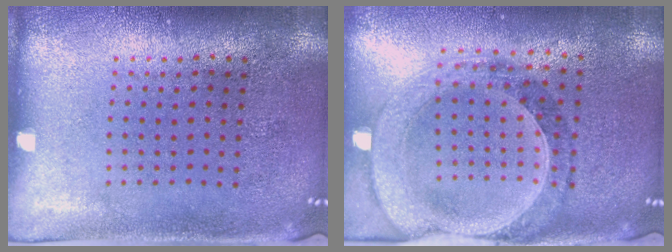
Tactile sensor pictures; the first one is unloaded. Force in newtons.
{"total": 1.5, "press": 1.4, "slide": 0.4}